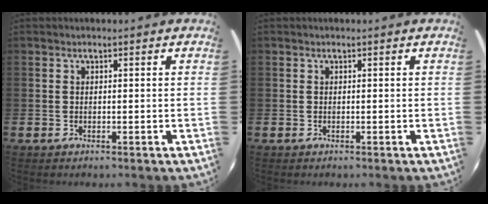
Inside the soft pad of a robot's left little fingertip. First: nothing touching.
{"total": 0.0}